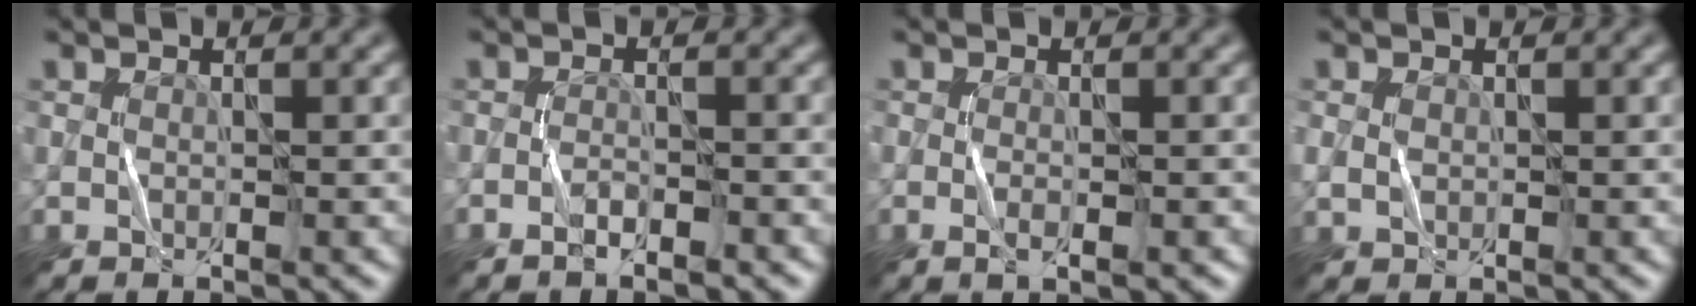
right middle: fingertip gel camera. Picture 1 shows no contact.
{"total": 1.3, "force": [-1.1, 0.2, 0.6], "torque": [-0.012, 0.005, -0.020]}
{"total": 1.5, "force": [-0.6, 0.2, 1.4], "torque": [-0.030, 0.002, -0.010]}
{"total": 1.2, "force": [0.1, 0.9, 0.7], "torque": [-0.021, 0.002, 0.003]}